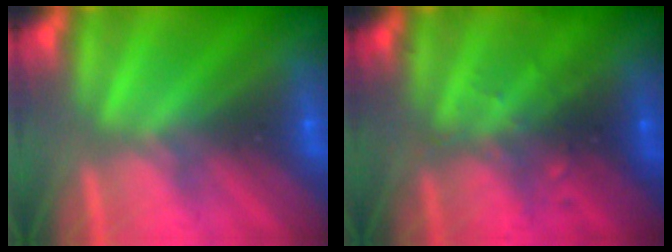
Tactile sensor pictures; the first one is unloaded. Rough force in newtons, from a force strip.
{"total": 2.9}